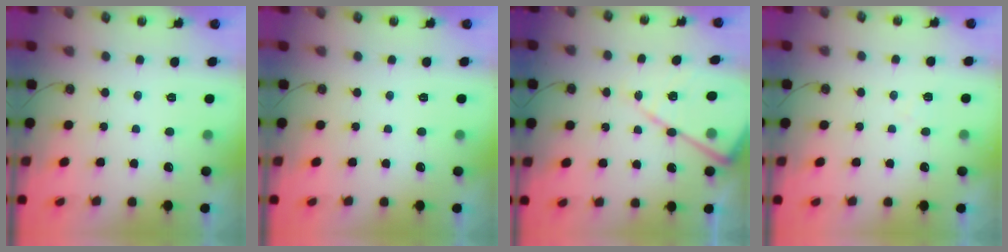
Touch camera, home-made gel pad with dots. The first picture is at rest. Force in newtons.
{"total": 0.0}
{"total": 15.9, "press": 15.9, "slide": 1.7}
{"total": 4.6, "press": 4.6, "slide": 0.7}